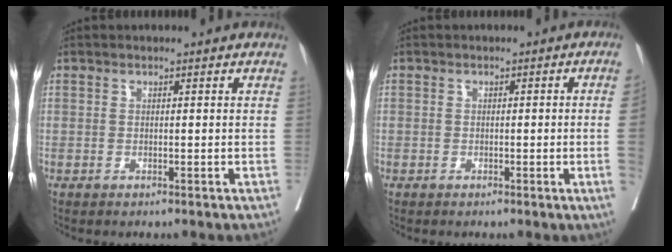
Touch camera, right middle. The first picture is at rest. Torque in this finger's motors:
{"motor_torque": [1.28, -0.86, 0.08, -0.21]}